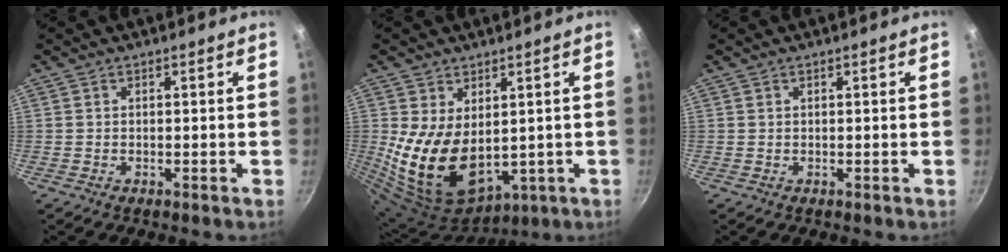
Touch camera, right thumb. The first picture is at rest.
{"total": 15.1, "force": [0.8, 9.6, 11.6], "torque": [-0.207, -0.033, 0.044]}
{"total": 0.0}